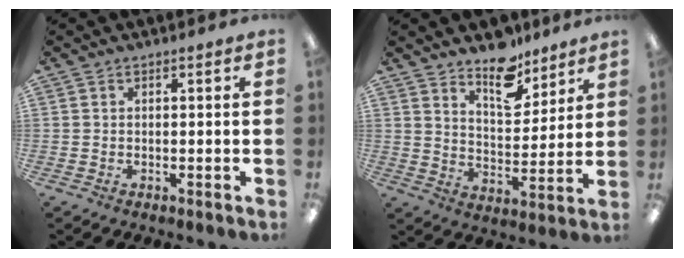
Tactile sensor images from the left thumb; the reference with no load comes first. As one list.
[{"total": 11.7, "force": [9.2, 5.3, 4.8], "torque": [-0.053, -0.066, 0.163]}]